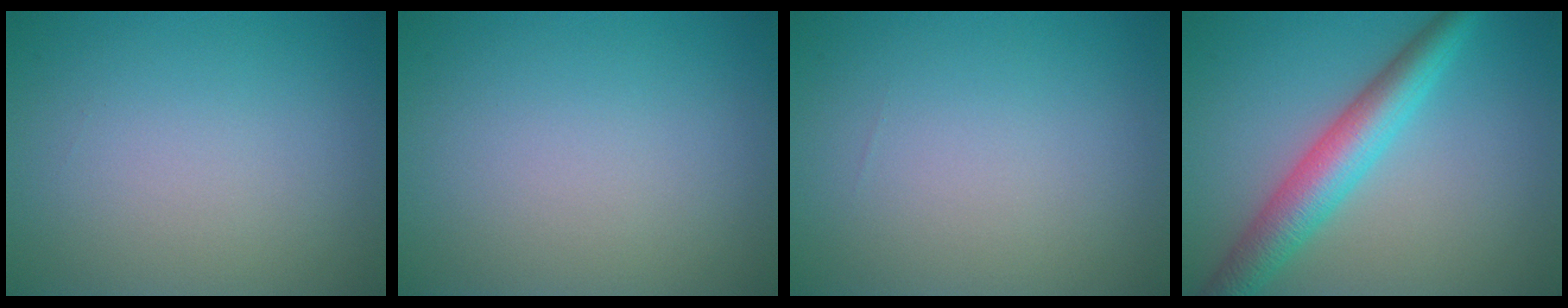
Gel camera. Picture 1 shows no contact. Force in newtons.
{"total": 0.0}
{"total": 0.0}
{"total": 5.7, "press": 5.7, "slide": 0.0}